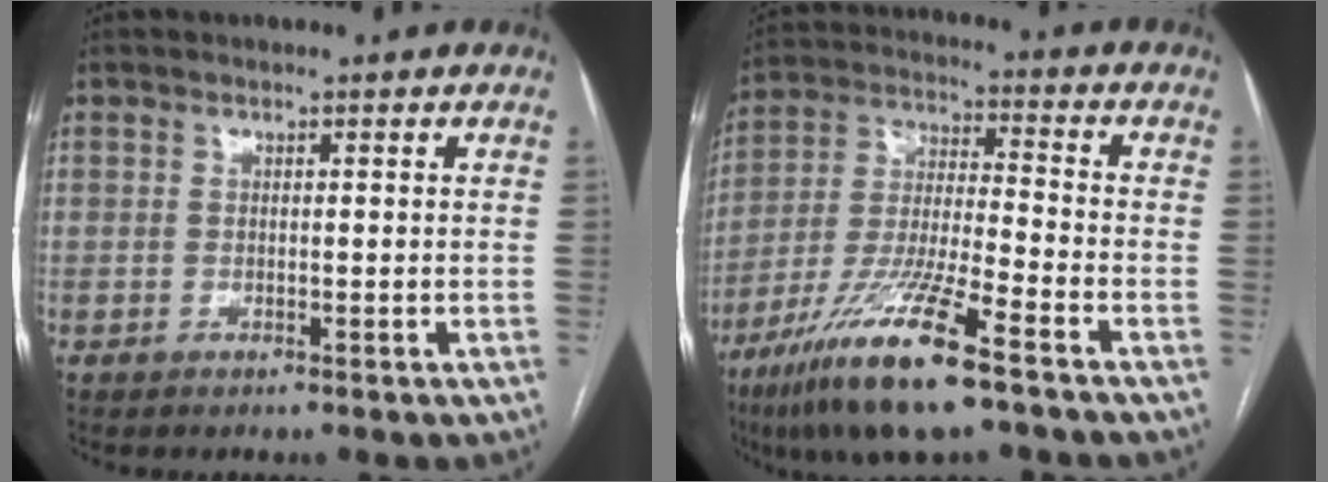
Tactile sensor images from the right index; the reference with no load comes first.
{"total": 15.9, "force": [-9.9, 1.2, 12.4], "torque": [-0.263, -0.039, -0.184]}